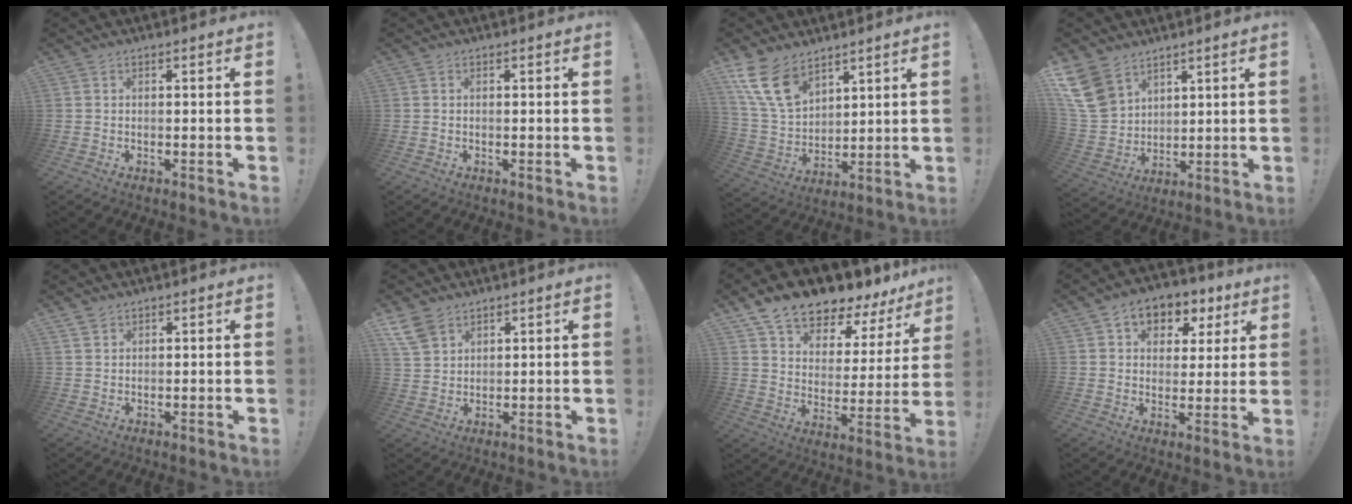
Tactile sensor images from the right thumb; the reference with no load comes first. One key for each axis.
{"total": 0.0}
{"total": 13.7, "fx": 8.8, "fy": 7.6, "fz": 7.1, "tx": -0.153, "ty": -0.047, "tz": 0.172}
{"total": 12.1, "fx": 7.1, "fy": 8.5, "fz": 4.9, "tx": -0.099, "ty": -0.043, "tz": 0.144}
{"total": 0.8, "fx": 0.7, "fy": 0.1, "fz": -0.3, "tx": 0.011, "ty": -0.006, "tz": 0.012}
{"total": 5.6, "fx": 3.8, "fy": 3.3, "fz": 2.4, "tx": -0.044, "ty": -0.014, "tz": 0.078}
{"total": 11.2, "fx": 10.0, "fy": 3.7, "fz": 3.4, "tx": -0.069, "ty": -0.094, "tz": 0.176}
{"total": 9.0, "fx": 4.4, "fy": 6.8, "fz": 3.9, "tx": -0.047, "ty": -0.024, "tz": 0.082}